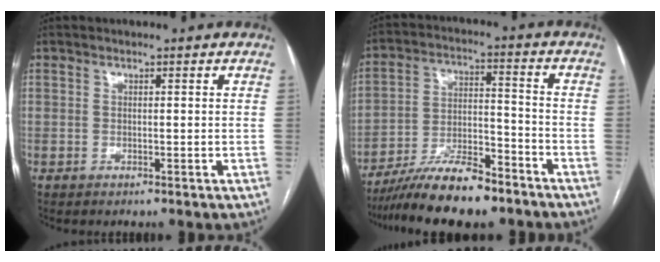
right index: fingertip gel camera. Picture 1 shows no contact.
{"total": 13.6, "force": [-11.0, 2.8, 7.5], "torque": [-0.131, 0.000, -0.194]}